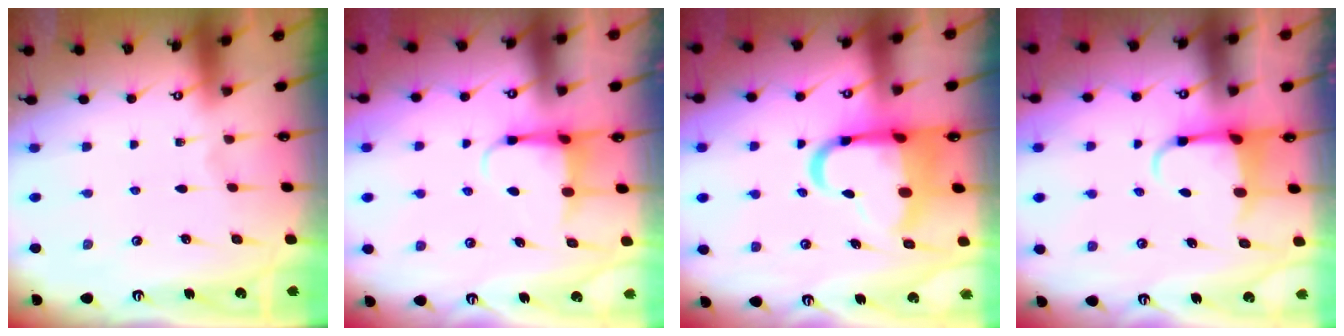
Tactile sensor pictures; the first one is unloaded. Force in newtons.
{"total": 5.1, "press": 5.0, "slide": 0.7}
{"total": 12.1, "press": 11.9, "slide": 2.5}
{"total": 3.8, "press": 3.7, "slide": 1.0}